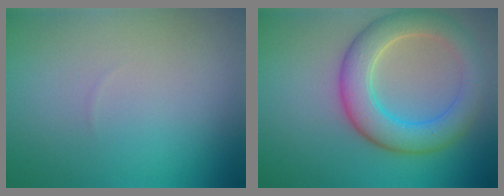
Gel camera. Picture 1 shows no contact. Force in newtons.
{"total": 6.1, "press": 6.1, "slide": 0.2}